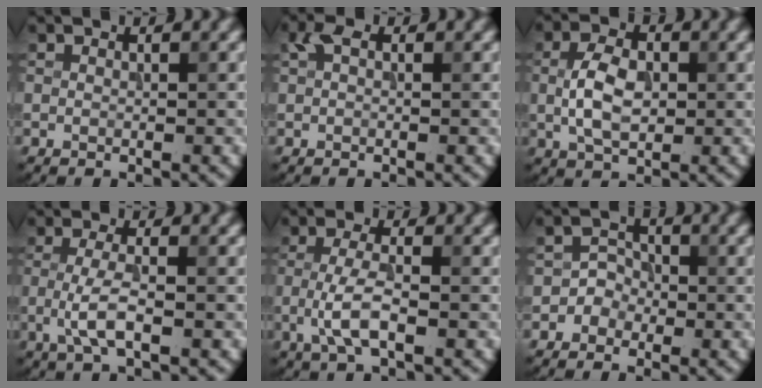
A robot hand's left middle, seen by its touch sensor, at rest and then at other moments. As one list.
[{"total": 1.5, "force": [0.6, 0.8, 1.0], "torque": [-0.021, 0.007, 0.007]}, {"total": 4.4, "force": [0.0, 2.8, 3.5], "torque": [-0.072, 0.003, -0.002]}, {"total": 3.1, "force": [-0.7, 0.8, 2.9], "torque": [-0.063, -0.003, -0.020]}, {"total": 3.4, "force": [-1.0, 1.0, 3.1], "torque": [-0.069, 0.001, -0.027]}, {"total": 1.7, "force": [-0.8, 1.5, 0.3], "torque": [0.014, 0.010, -0.021]}]